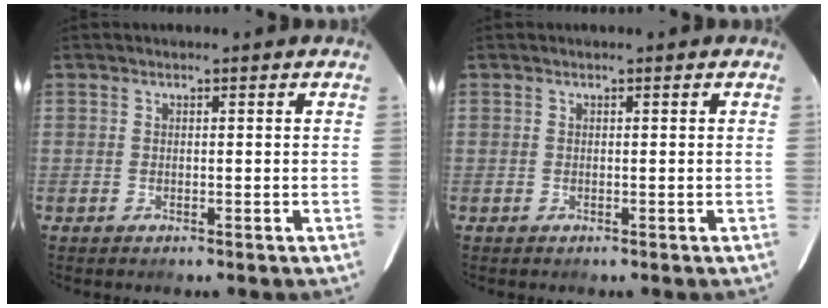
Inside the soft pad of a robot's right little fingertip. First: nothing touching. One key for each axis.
{"total": 0.0}